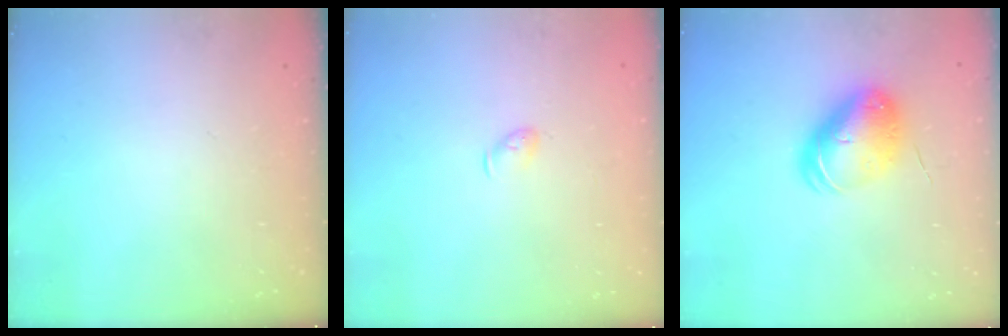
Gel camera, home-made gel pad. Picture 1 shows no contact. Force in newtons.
{"total": 3.6, "press": 3.5, "slide": 0.7}
{"total": 9.6, "press": 9.4, "slide": 1.8}